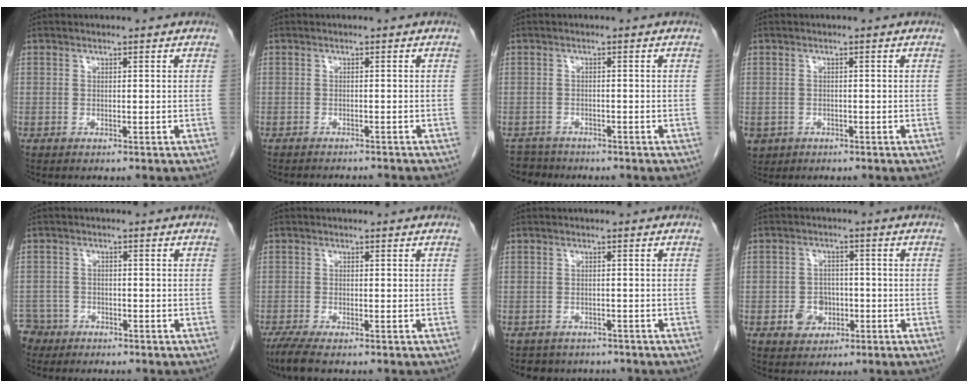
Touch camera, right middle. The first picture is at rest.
{"total": 5.5, "force": [-5.2, 0.6, 1.5], "torque": [-0.013, -0.008, -0.064]}
{"total": 2.8, "force": [-2.6, 0.9, -0.8], "torque": [0.010, -0.004, -0.046]}
{"total": 3.7, "force": [-1.8, 3.1, 0.8], "torque": [-0.020, -0.001, -0.024]}
{"total": 4.9, "force": [-3.9, 3.0, -0.6], "torque": [0.007, 0.003, -0.074]}
{"total": 4.5, "force": [-3.5, 0.6, 2.7], "torque": [-0.054, -0.013, -0.060]}
{"total": 4.7, "force": [-4.0, 2.4, 0.3], "torque": [-0.005, 0.008, -0.051]}
{"total": 4.4, "force": [-1.6, 3.6, 2.0], "torque": [-0.032, 0.007, -0.019]}